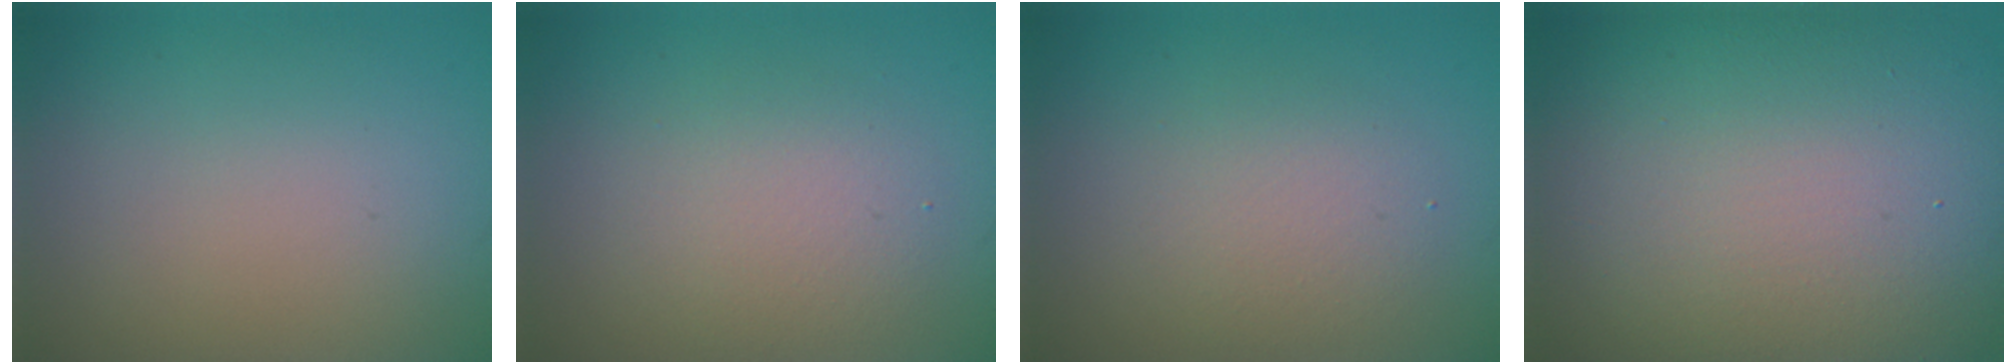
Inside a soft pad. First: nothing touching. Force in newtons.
{"total": 3.4, "press": 3.4, "slide": 0.3}
{"total": 2.9, "press": 2.8, "slide": 0.3}
{"total": 19.1, "press": 19.1, "slide": 0.9}